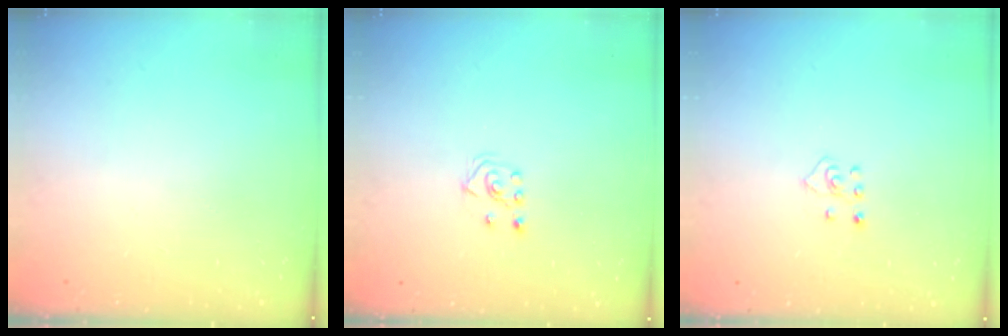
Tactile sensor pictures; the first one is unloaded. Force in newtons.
{"total": 3.5, "press": 3.4, "slide": 0.9}
{"total": 2.3, "press": 2.3, "slide": 0.5}